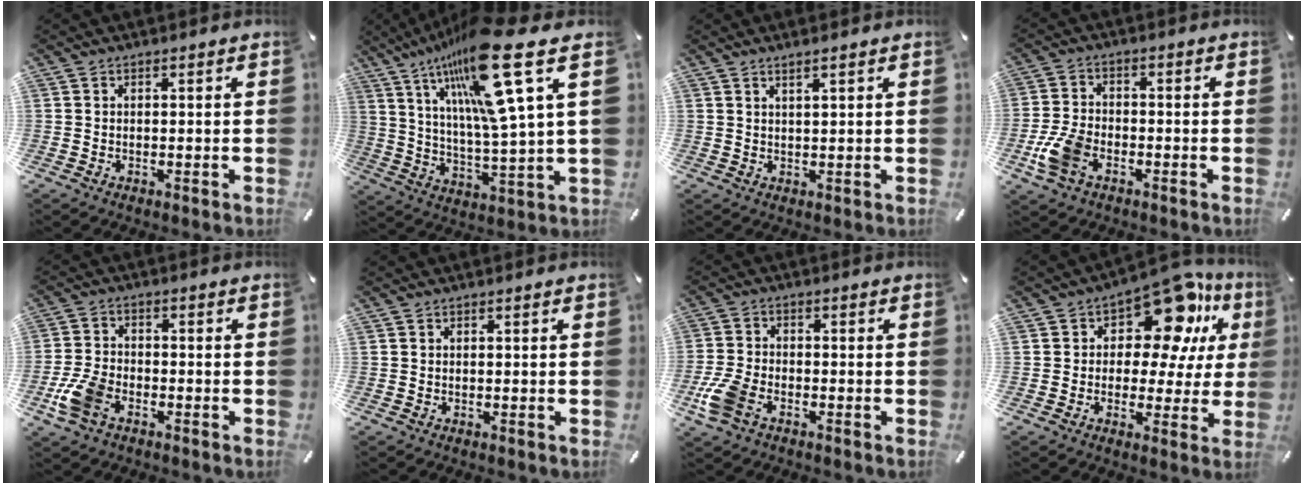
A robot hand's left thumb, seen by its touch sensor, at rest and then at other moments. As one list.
[{"total": 22.0, "force": [13.7, 3.0, 17.0], "torque": [-0.317, -0.082, 0.206]}, {"total": 1.8, "force": [1.3, -0.2, 1.2], "torque": [-0.024, -0.002, 0.022]}, {"total": 7.7, "force": [-3.6, 4.8, 4.8], "torque": [-0.113, 0.011, -0.067]}, {"total": 7.8, "force": [-4.0, 4.7, 4.7], "torque": [-0.109, 0.012, -0.075]}, {"total": 0.0}, {"total": 7.1, "force": [-3.7, 3.9, 4.6], "torque": [-0.115, 0.005, -0.073]}, {"total": 14.6, "force": [8.9, 7.2, 9.0], "torque": [-0.127, -0.072, 0.152]}]